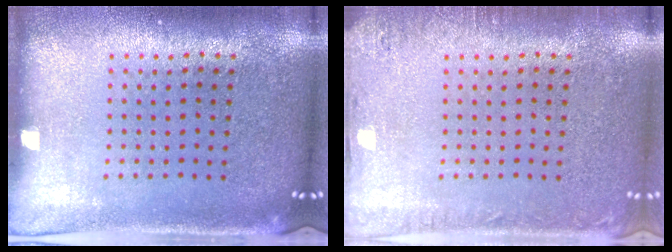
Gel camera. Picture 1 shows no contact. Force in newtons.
{"total": 1.7, "press": 1.7, "slide": 0.2}